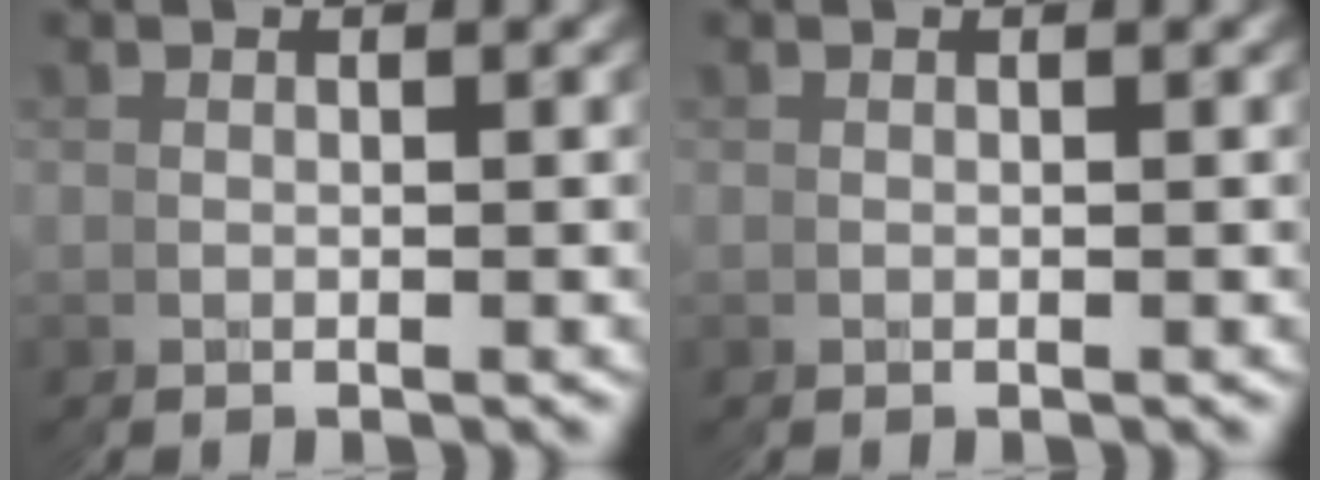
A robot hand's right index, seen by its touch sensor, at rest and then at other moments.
{"total": 0.0}